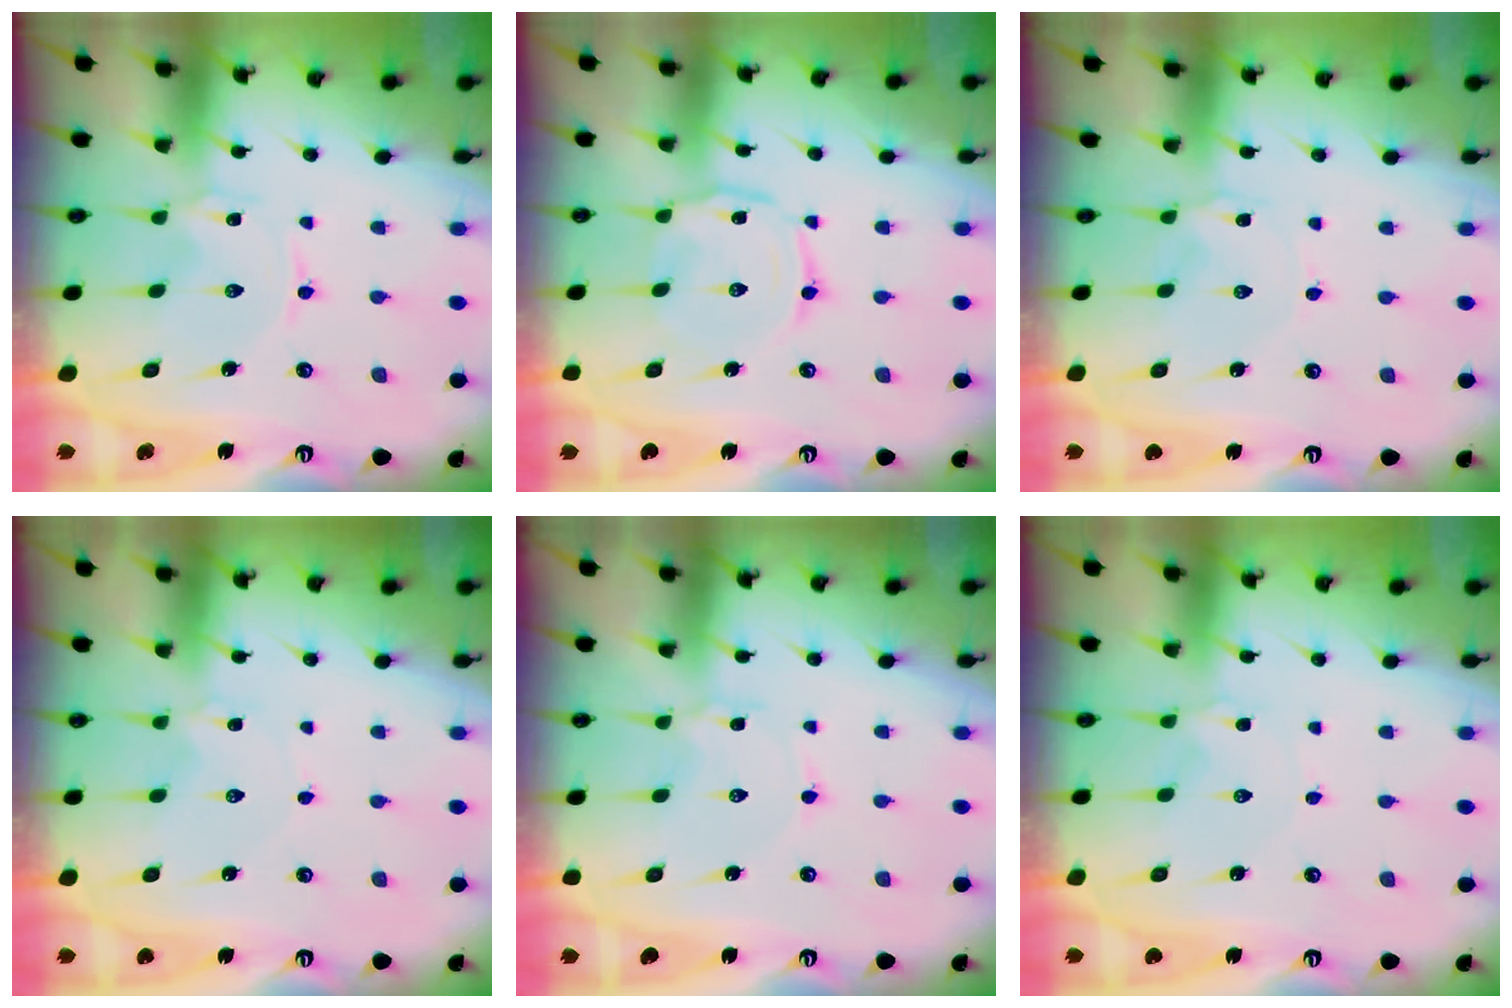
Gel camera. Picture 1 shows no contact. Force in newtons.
{"total": 4.4, "press": 4.4, "slide": 0.4}
{"total": 0.0}
{"total": 1.4, "press": 1.4, "slide": 0.2}
{"total": 2.8, "press": 2.8, "slide": 0.3}
{"total": 0.8, "press": 0.7, "slide": 0.2}